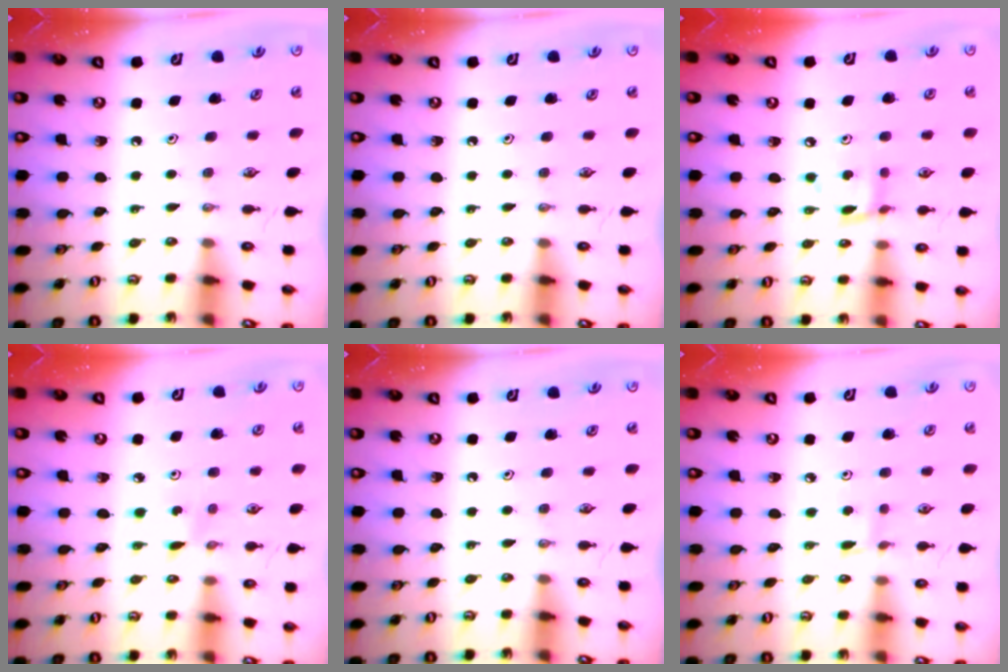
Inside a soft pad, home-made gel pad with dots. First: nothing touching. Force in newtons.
{"total": 0.0}
{"total": 5.0, "press": 5.0, "slide": 0.2}
{"total": 2.6, "press": 2.6, "slide": 0.3}
{"total": 0.0}
{"total": 1.6, "press": 1.5, "slide": 0.2}